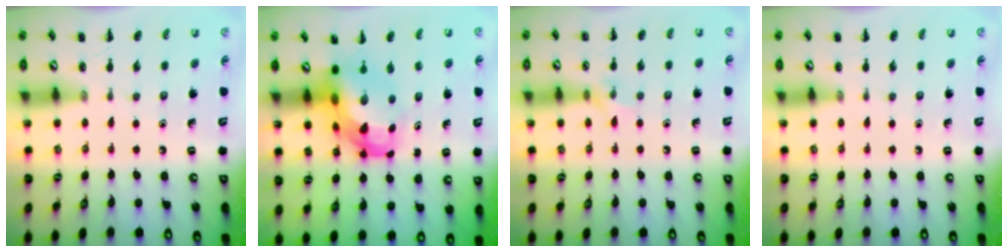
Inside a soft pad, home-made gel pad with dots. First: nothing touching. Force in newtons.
{"total": 7.0, "press": 6.7, "slide": 1.8}
{"total": 6.4, "press": 6.2, "slide": 1.5}
{"total": 0.0}